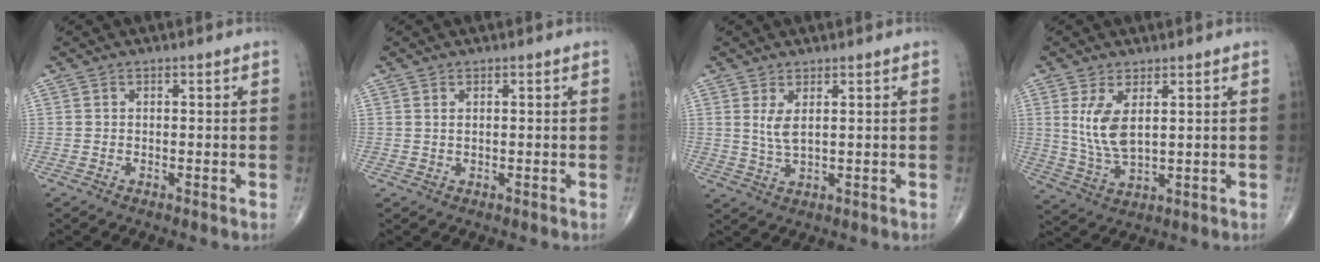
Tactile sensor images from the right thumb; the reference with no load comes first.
{"total": 0.8, "force": [0.4, 0.4, 0.6], "torque": [-0.013, 0.003, 0.010]}
{"total": 1.5, "force": [0.5, 0.6, 1.3], "torque": [-0.032, 0.000, 0.015]}
{"total": 7.8, "force": [2.2, 3.5, 6.6], "torque": [-0.135, -0.017, 0.055]}